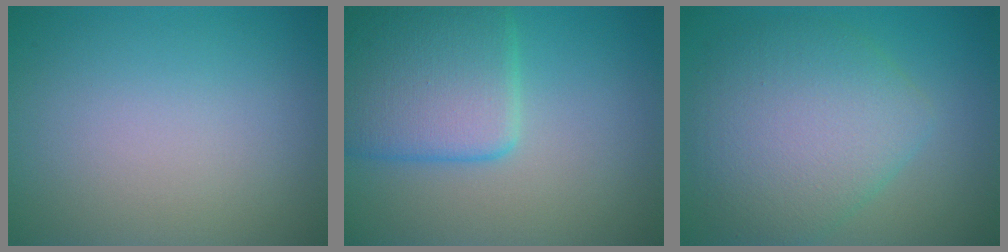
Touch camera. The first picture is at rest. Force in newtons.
{"total": 6.8, "press": 6.8, "slide": 0.4}
{"total": 7.0, "press": 7.0, "slide": 0.2}